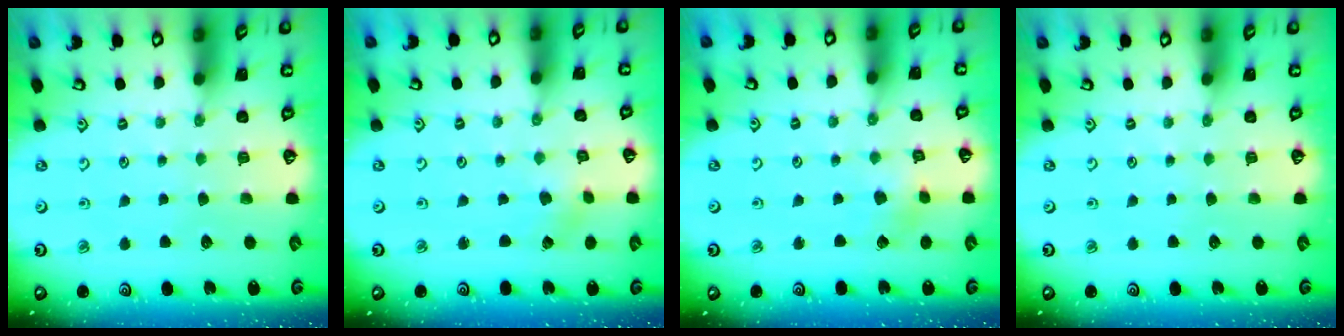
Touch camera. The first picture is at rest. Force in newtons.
{"total": 0.6, "press": 0.6, "slide": 0.1}
{"total": 3.2, "press": 3.2, "slide": 0.4}
{"total": 0.0}